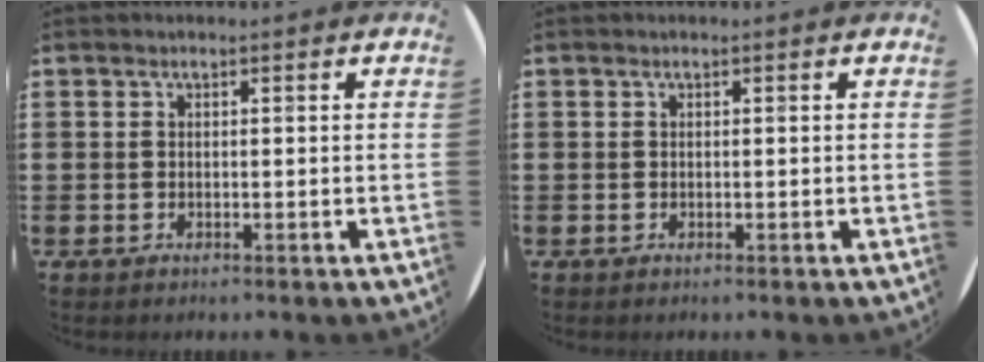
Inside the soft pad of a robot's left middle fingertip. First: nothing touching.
{"total": 0.0}